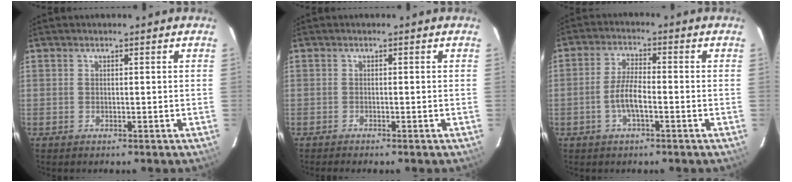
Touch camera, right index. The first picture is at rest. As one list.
[{"total": 1.0, "force": [-0.9, -0.1, 0.4], "torque": [-0.009, -0.003, -0.014]}, {"total": 5.1, "force": [-1.9, 1.3, 4.5], "torque": [-0.095, 0.006, -0.036]}]